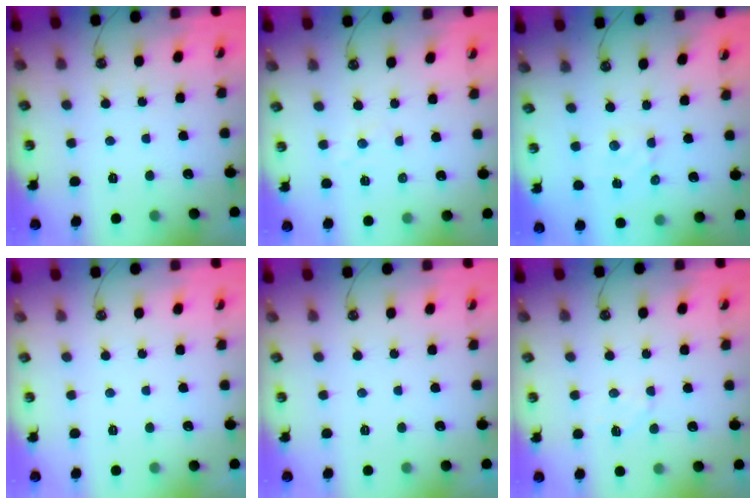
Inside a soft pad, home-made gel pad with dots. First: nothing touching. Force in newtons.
{"total": 5.0, "press": 4.9, "slide": 0.6}
{"total": 2.8, "press": 2.8, "slide": 0.3}
{"total": 0.0}
{"total": 0.0}
{"total": 4.9, "press": 4.8, "slide": 0.8}